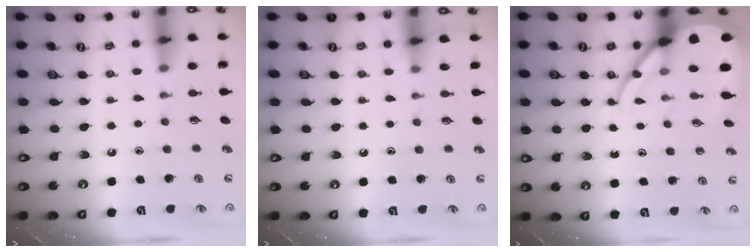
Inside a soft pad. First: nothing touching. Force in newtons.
{"total": 2.8, "press": 2.8, "slide": 0.5}
{"total": 10.3, "press": 10.3, "slide": 0.9}